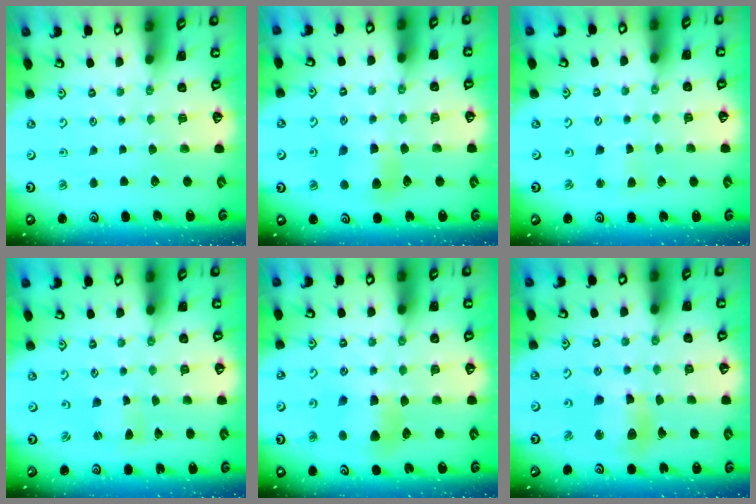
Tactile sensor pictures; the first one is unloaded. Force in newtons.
{"total": 5.6, "press": 5.6, "slide": 0.4}
{"total": 2.6, "press": 2.6, "slide": 0.4}
{"total": 0.6, "press": 0.6, "slide": 0.2}
{"total": 6.1, "press": 6.1, "slide": 0.6}
{"total": 10.0, "press": 9.5, "slide": 3.2}